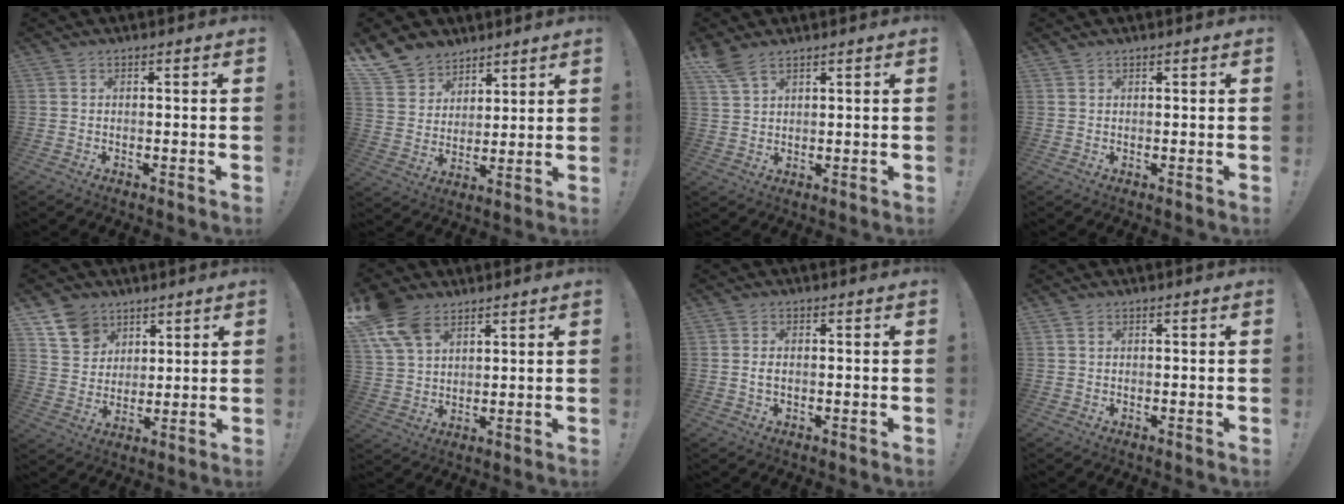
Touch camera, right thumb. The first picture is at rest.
{"total": 10.2, "force": [7.6, 6.7, 1.4], "torque": [-0.035, -0.062, 0.153]}
{"total": 5.7, "force": [4.2, 2.4, 3.1], "torque": [-0.057, -0.019, 0.082]}
{"total": 0.6, "force": [0.6, 0.1, 0.2], "torque": [0.000, -0.002, 0.011]}
{"total": 10.5, "force": [6.6, 7.9, 2.3], "torque": [-0.041, -0.041, 0.132]}
{"total": 11.9, "force": [7.3, 7.4, 5.9], "torque": [-0.115, -0.031, 0.144]}
{"total": 1.8, "force": [0.0, 1.0, 1.5], "torque": [-0.022, 0.000, -0.001]}
{"total": 0.7, "force": [0.4, 0.4, 0.4], "torque": [-0.006, 0.000, 0.007]}